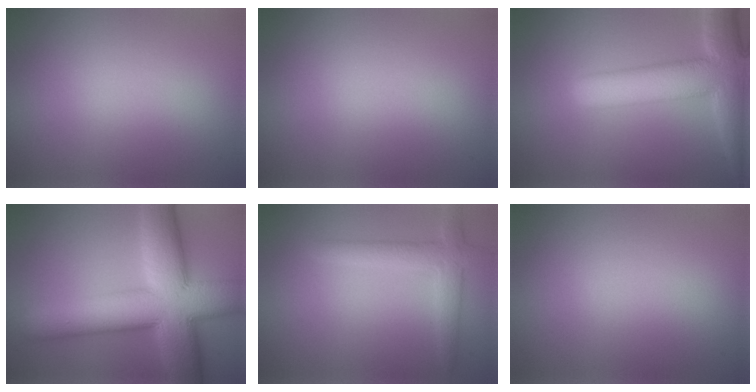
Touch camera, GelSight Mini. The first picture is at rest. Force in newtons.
{"total": 0.0}
{"total": 9.0, "press": 8.9, "slide": 0.6}
{"total": 13.0, "press": 12.9, "slide": 0.6}
{"total": 3.0, "press": 3.0, "slide": 0.2}
{"total": 0.0}